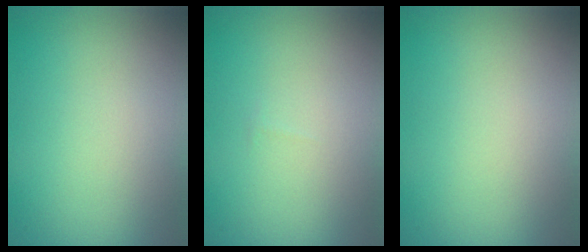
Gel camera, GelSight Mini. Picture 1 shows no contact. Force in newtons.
{"total": 0.0}
{"total": 0.0}